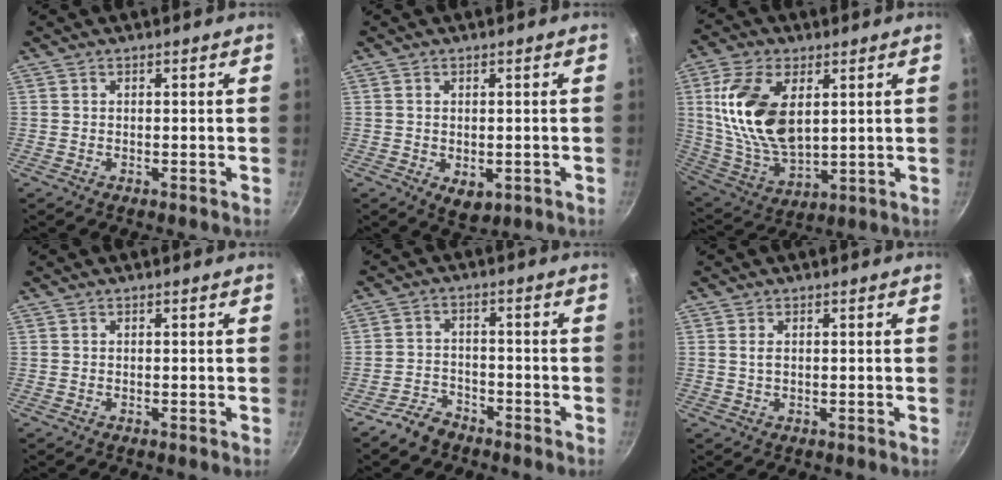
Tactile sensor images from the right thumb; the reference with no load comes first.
{"total": 4.3, "force": [-0.9, 2.7, 3.2], "torque": [-0.045, -0.012, -0.008]}
{"total": 17.9, "force": [4.3, 10.0, 14.1], "torque": [-0.263, -0.020, 0.095]}
{"total": 0.0}
{"total": 5.0, "force": [-3.9, 2.8, 1.4], "torque": [-0.018, 0.044, -0.071]}
{"total": 1.5, "force": [0.3, 0.8, 1.3], "torque": [-0.023, 0.000, 0.005]}